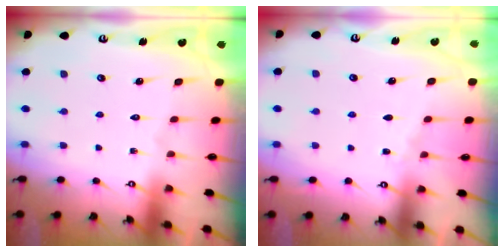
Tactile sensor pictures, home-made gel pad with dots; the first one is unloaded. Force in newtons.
{"total": 2.7, "press": 2.7, "slide": 0.4}